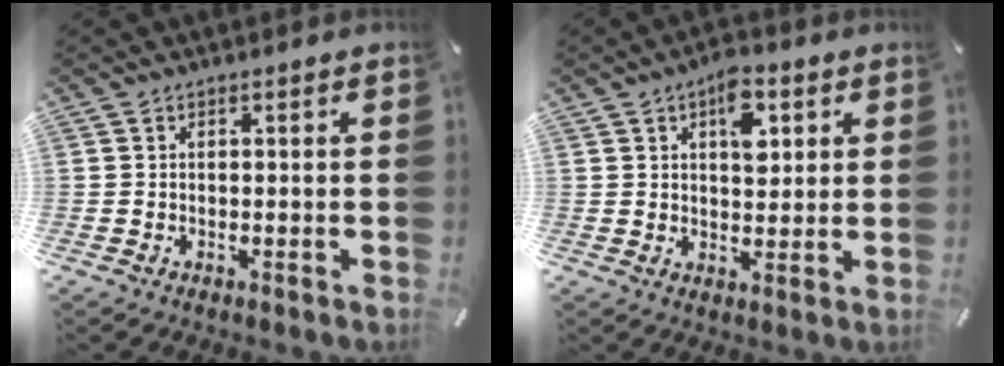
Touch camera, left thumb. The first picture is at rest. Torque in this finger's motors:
{"motor_torque": [1.10, 1.25, 0.55, -0.69, 0.24]}